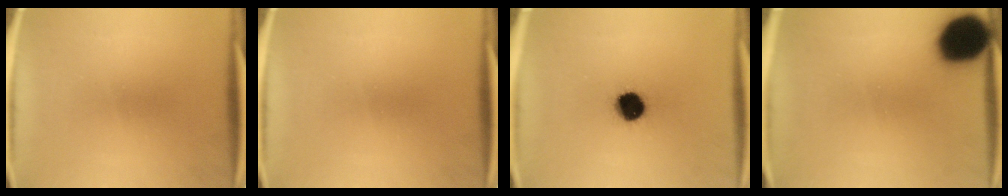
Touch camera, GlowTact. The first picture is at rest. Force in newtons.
{"total": 0.0}
{"total": 10.0}
{"total": 17.6}